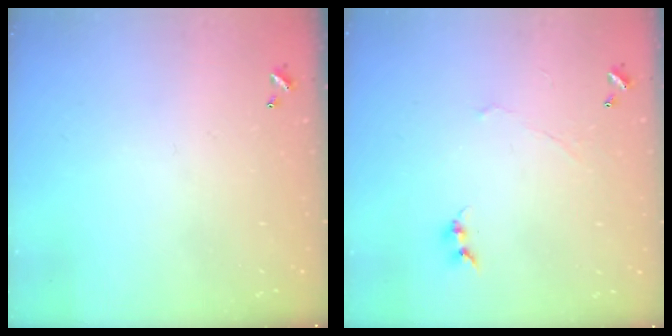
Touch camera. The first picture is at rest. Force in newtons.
{"total": 0.7, "press": 0.4, "slide": 0.5}